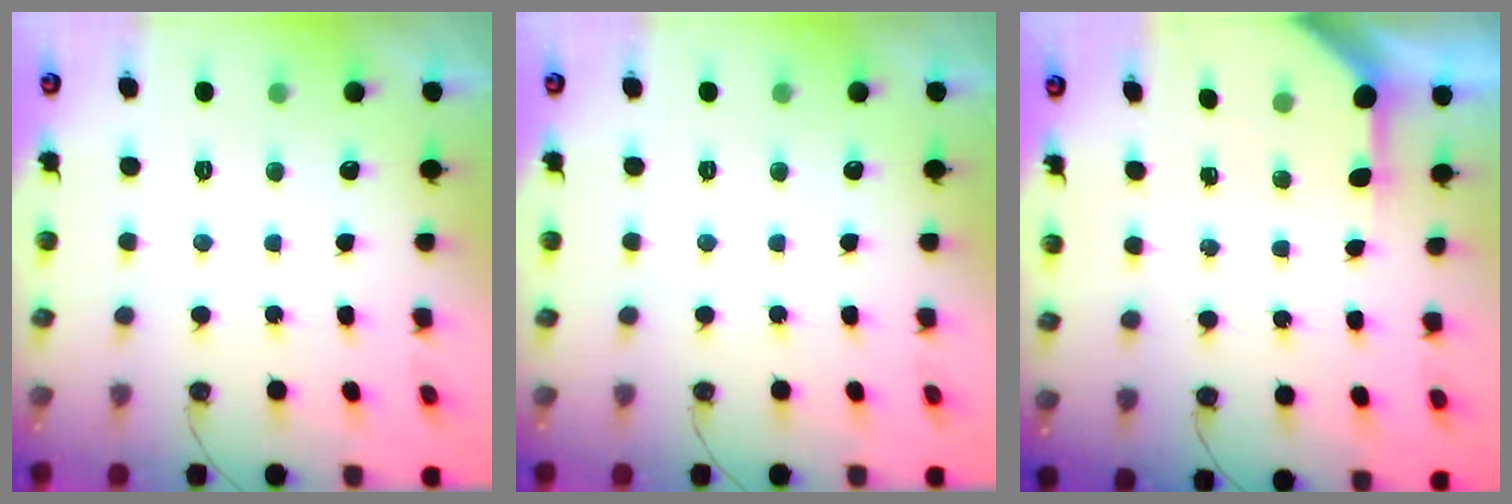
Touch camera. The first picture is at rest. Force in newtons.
{"total": 0.0}
{"total": 4.6, "press": 4.5, "slide": 0.4}